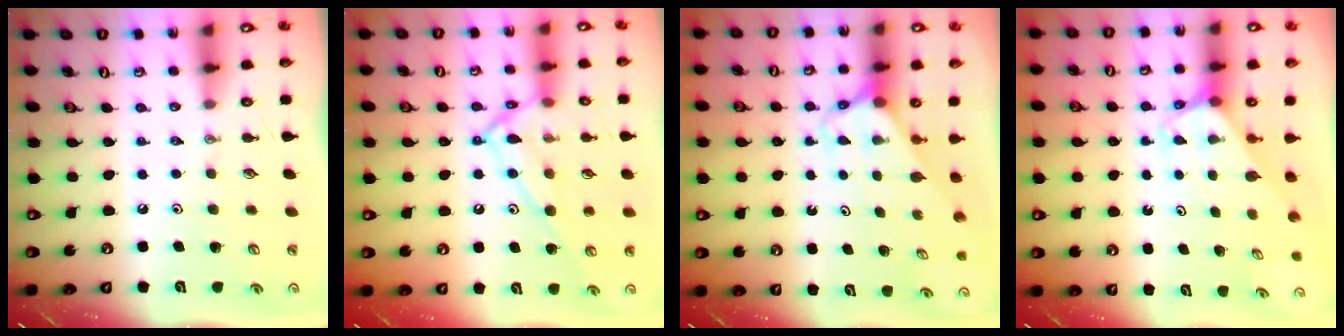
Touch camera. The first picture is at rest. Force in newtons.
{"total": 14.6, "press": 14.6, "slide": 0.8}
{"total": 3.0, "press": 3.0, "slide": 0.2}
{"total": 2.5, "press": 2.5, "slide": 0.1}